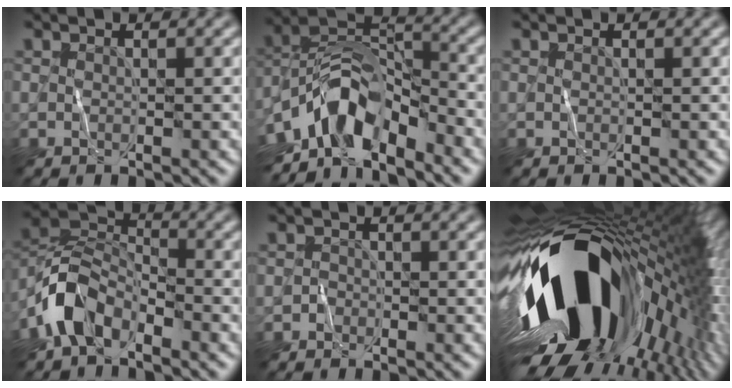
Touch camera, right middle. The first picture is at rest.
{"total": 8.9, "force": [-5.6, 4.0, 5.6], "torque": [-0.087, 0.009, -0.114]}
{"total": 0.0}
{"total": 5.6, "force": [-3.5, 3.3, 2.9], "torque": [-0.055, 0.007, -0.080]}
{"total": 0.5, "force": [-0.3, 0.4, -0.1], "torque": [0.007, 0.005, -0.005]}
{"total": 20.4, "force": [-2.7, 10.5, 17.3], "torque": [-0.313, -0.037, -0.050]}